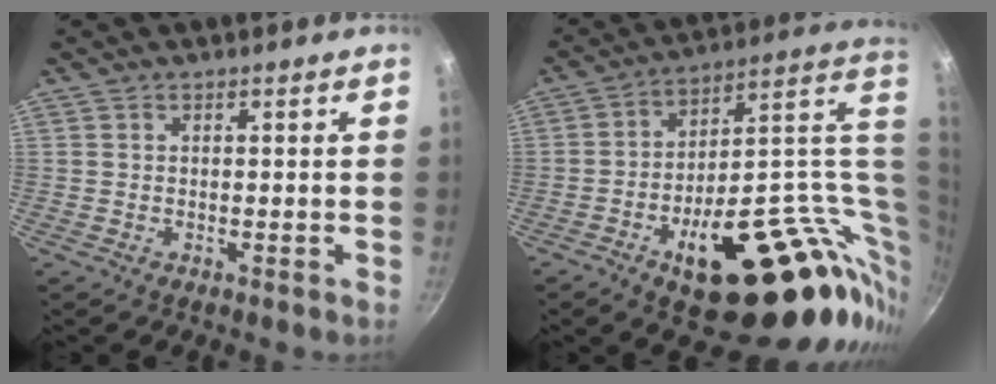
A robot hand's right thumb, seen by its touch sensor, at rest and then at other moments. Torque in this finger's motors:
{"motor_torque": [3.69, 1.32, 1.73, -1.04, 0.42]}